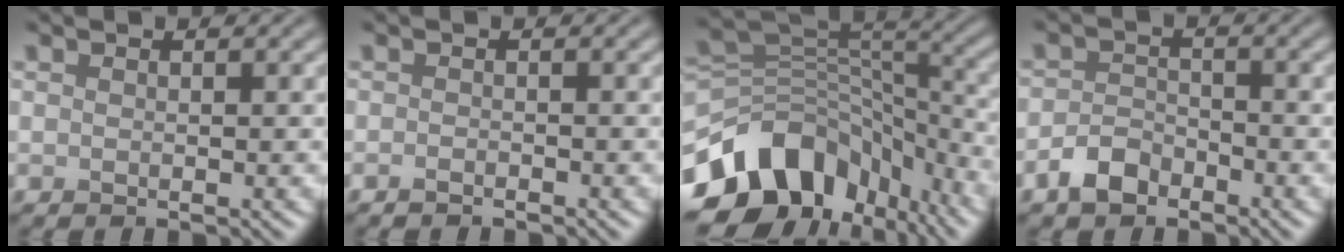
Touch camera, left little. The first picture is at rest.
{"total": 0.7, "force": [-0.6, 0.1, 0.3], "torque": [-0.005, -0.001, -0.010]}
{"total": 13.6, "force": [-7.7, 9.1, 6.7], "torque": [-0.145, 0.008, -0.131]}
{"total": 2.6, "force": [-1.9, 1.5, 1.1], "torque": [-0.018, 0.007, -0.042]}